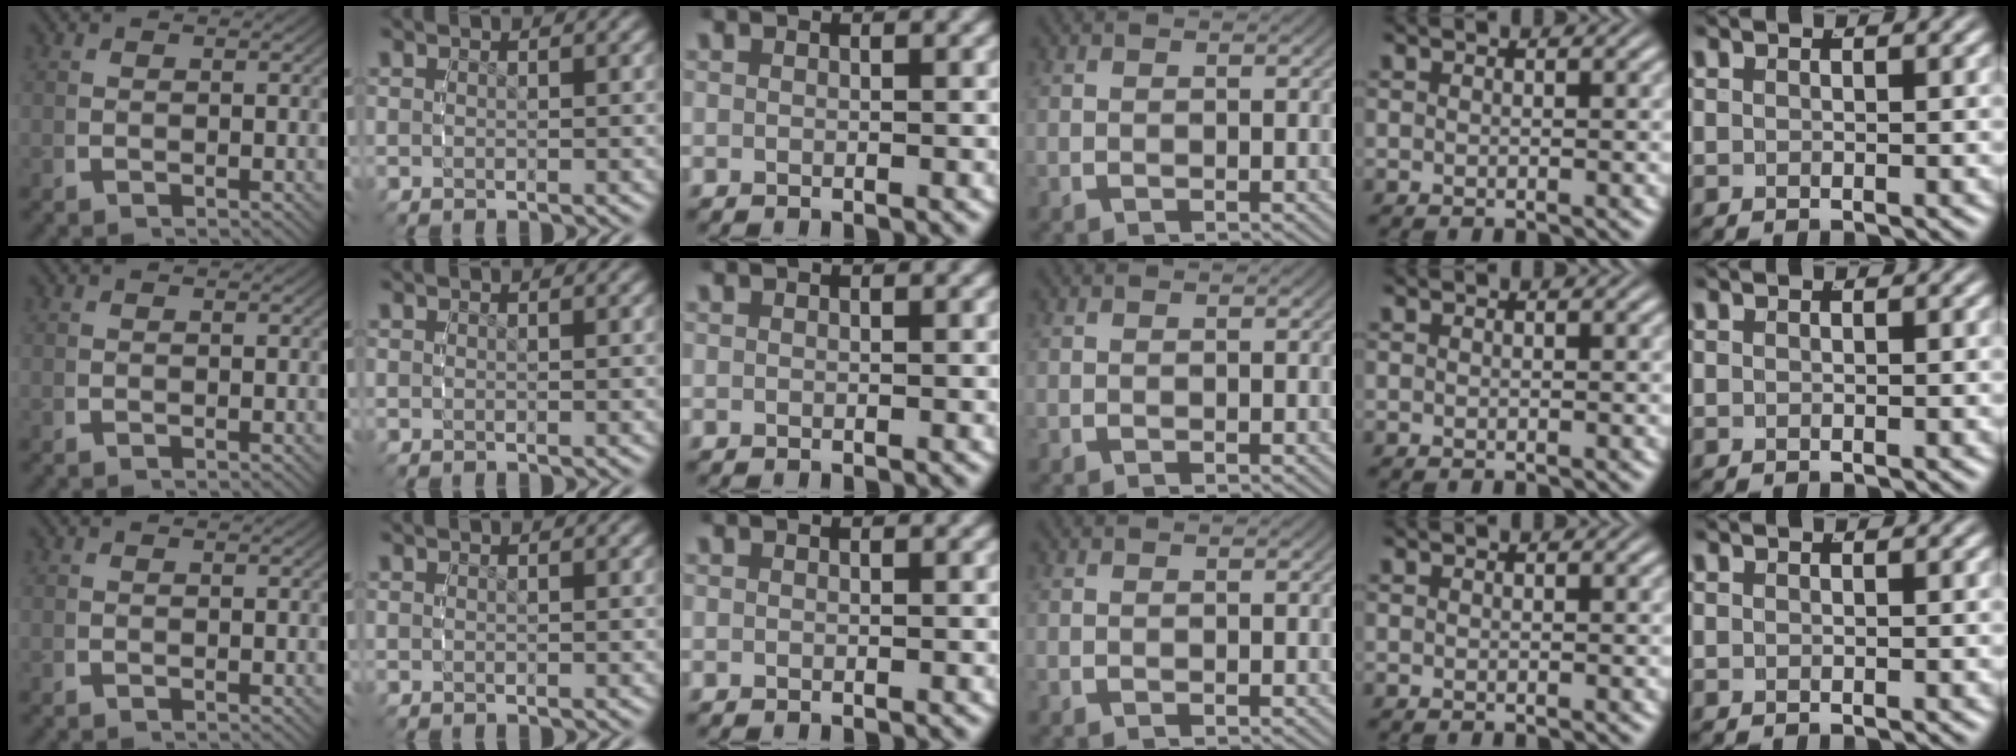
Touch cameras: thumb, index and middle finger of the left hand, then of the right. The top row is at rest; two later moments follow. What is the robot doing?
{"motion": "reach", "object": "string"}